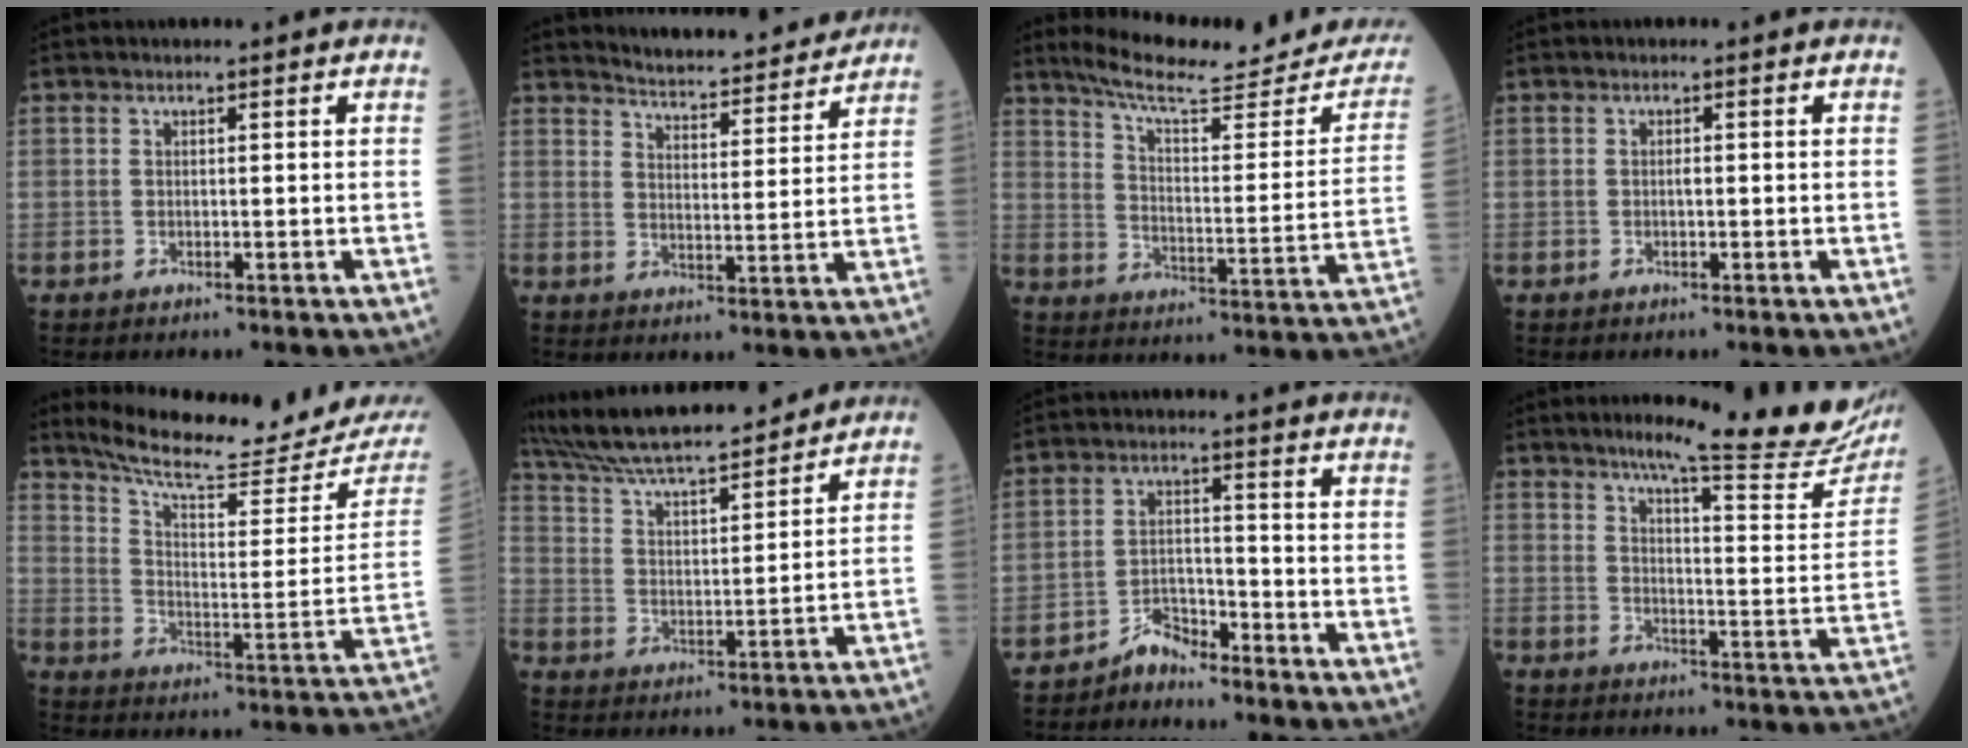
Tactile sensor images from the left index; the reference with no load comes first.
{"total": 12.5, "force": [12.1, 1.0, 3.2], "torque": [-0.046, -0.005, 0.159]}
{"total": 21.5, "force": [19.6, 3.5, 8.2], "torque": [-0.111, -0.049, 0.252]}
{"total": 0.6, "force": [-0.2, 0.2, 0.5], "torque": [-0.009, 0.002, -0.004]}
{"total": 20.4, "force": [19.1, 0.9, 7.1], "torque": [-0.114, -0.070, 0.262]}
{"total": 18.7, "force": [16.9, 2.2, 7.7], "torque": [-0.141, 0.027, 0.276]}
{"total": 3.9, "force": [-3.7, 1.0, 0.5], "torque": [-0.007, -0.004, -0.070]}
{"total": 20.1, "force": [17.6, 1.0, 9.7], "torque": [-0.123, -0.067, 0.208]}